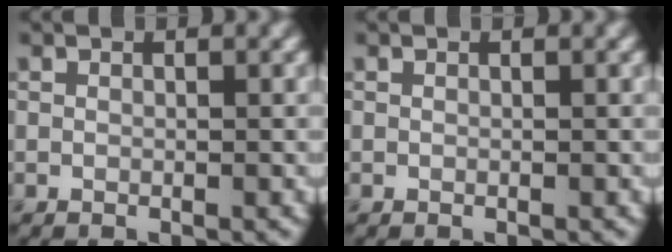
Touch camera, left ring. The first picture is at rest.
{"total": 0.0}